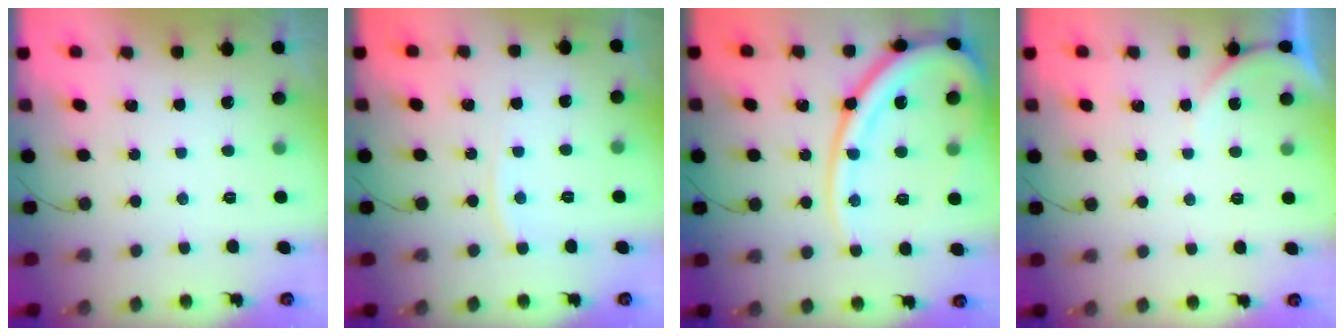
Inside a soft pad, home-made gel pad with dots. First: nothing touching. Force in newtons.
{"total": 3.5, "press": 3.5, "slide": 0.5}
{"total": 20.8, "press": 20.8, "slide": 1.8}
{"total": 3.0, "press": 3.0, "slide": 0.3}